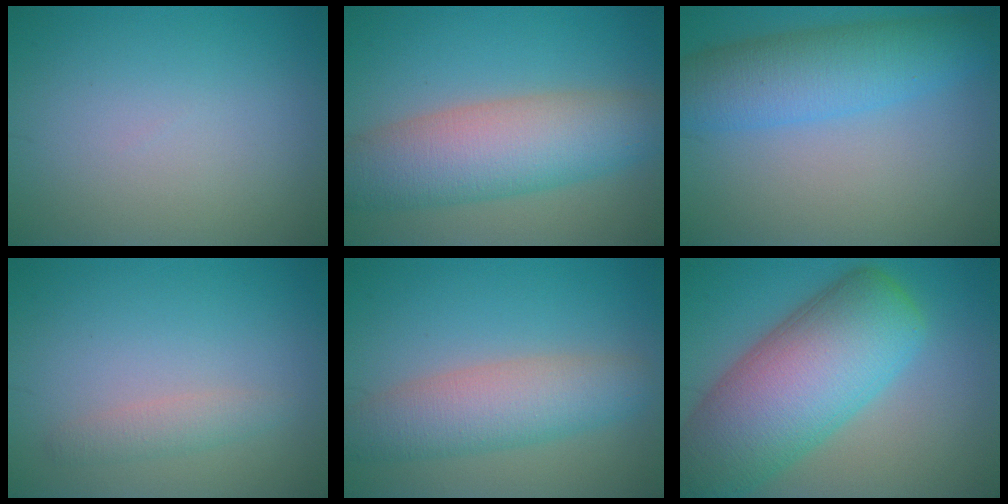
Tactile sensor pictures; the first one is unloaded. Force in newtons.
{"total": 8.5, "press": 8.5, "slide": 0.3}
{"total": 6.4, "press": 6.4, "slide": 0.2}
{"total": 1.6, "press": 1.6, "slide": 0.0}
{"total": 5.7, "press": 5.6, "slide": 0.3}
{"total": 13.0, "press": 12.9, "slide": 0.7}